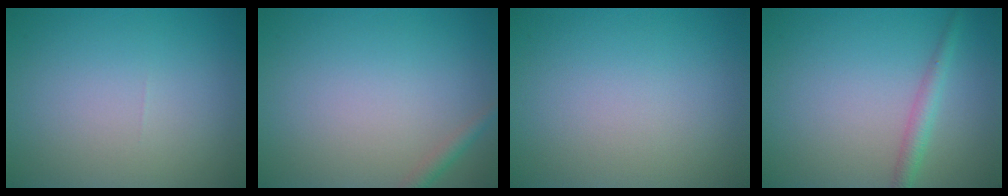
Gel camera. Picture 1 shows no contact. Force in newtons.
{"total": 1.2, "press": 1.2, "slide": 0.0}
{"total": 0.0}
{"total": 1.9, "press": 1.9, "slide": 0.0}